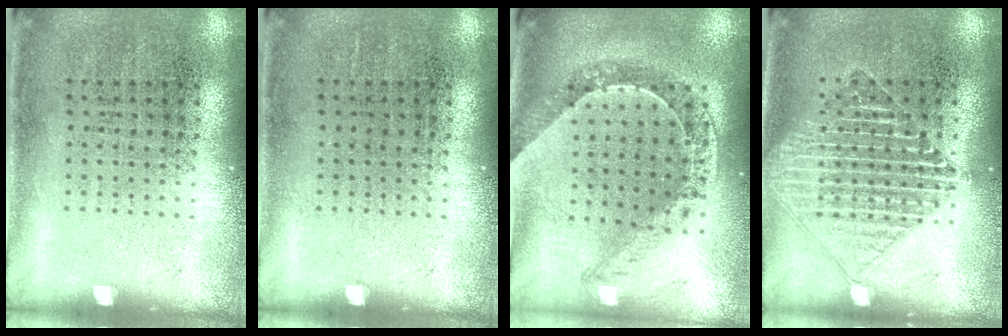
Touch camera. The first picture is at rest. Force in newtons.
{"total": 0.0}
{"total": 0.8, "press": 0.7, "slide": 0.1}
{"total": 1.7, "press": 1.7, "slide": 0.2}